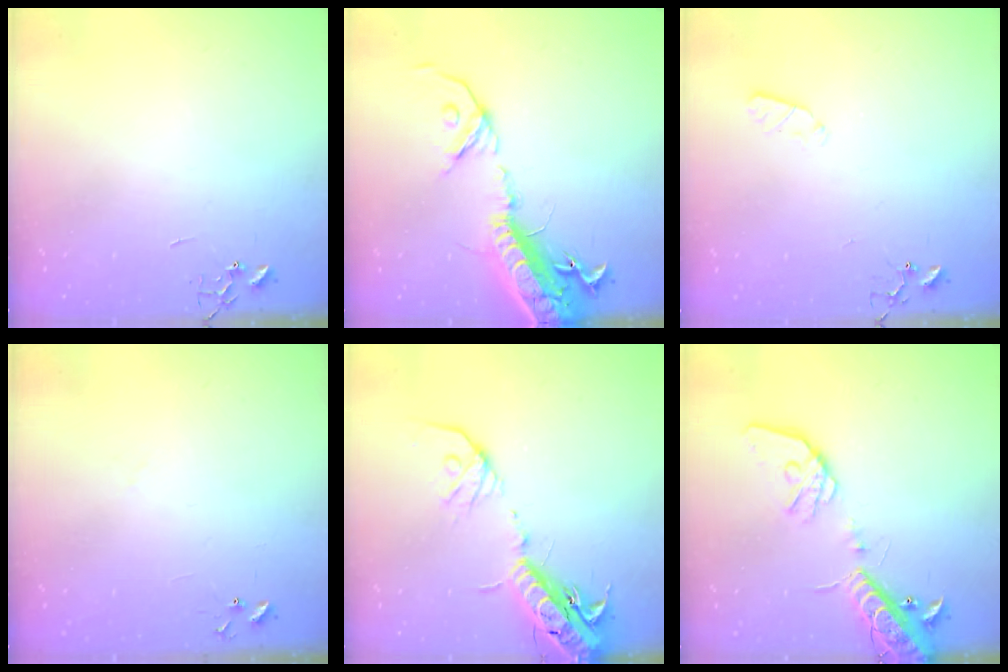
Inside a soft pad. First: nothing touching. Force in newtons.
{"total": 21.7, "press": 21.1, "slide": 5.1}
{"total": 3.5, "press": 3.4, "slide": 0.5}
{"total": 6.8, "press": 6.8, "slide": 0.6}
{"total": 17.9, "press": 17.4, "slide": 4.3}
{"total": 18.9, "press": 18.6, "slide": 3.4}